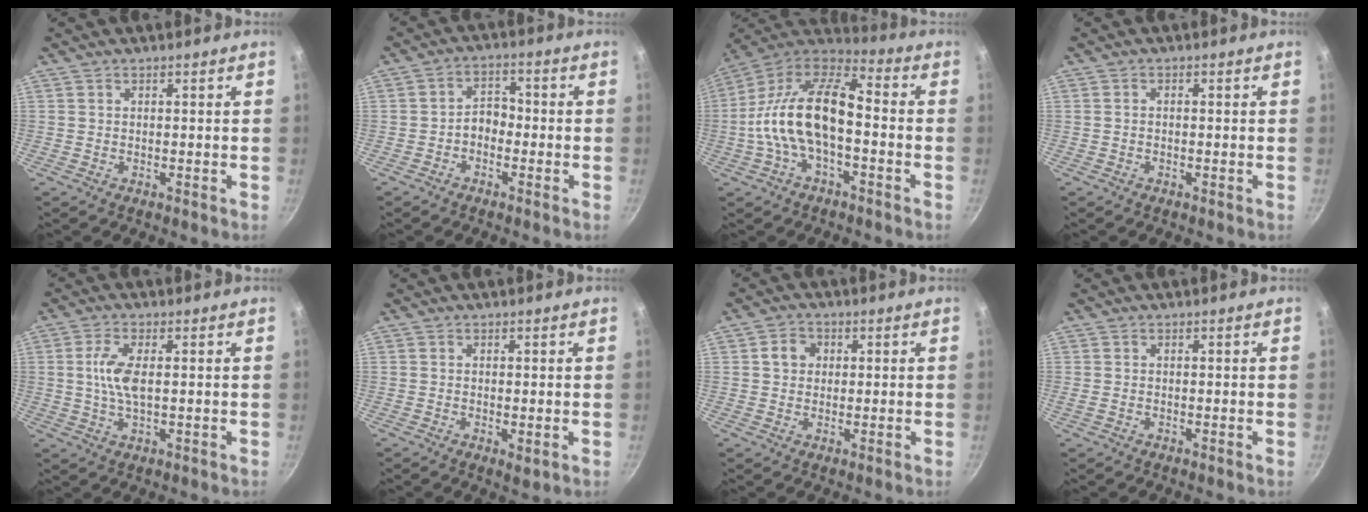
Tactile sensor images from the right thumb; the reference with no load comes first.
{"total": 4.2, "force": [-1.6, 3.0, 2.4], "torque": [-0.019, 0.026, -0.034]}
{"total": 18.1, "force": [-2.9, 8.9, 15.4], "torque": [-0.278, 0.049, -0.069]}
{"total": 0.7, "force": [-0.3, 0.4, 0.4], "torque": [-0.010, 0.006, -0.007]}
{"total": 6.3, "force": [0.7, 2.5, 5.7], "torque": [-0.124, 0.002, 0.014]}
{"total": 1.8, "force": [-0.2, 0.7, 1.6], "torque": [-0.027, -0.008, -0.002]}
{"total": 3.9, "force": [0.7, 3.4, 1.7], "torque": [-0.009, 0.008, 0.007]}
{"total": 0.8, "force": [-0.2, 0.5, 0.6], "torque": [-0.014, -0.001, -0.005]}